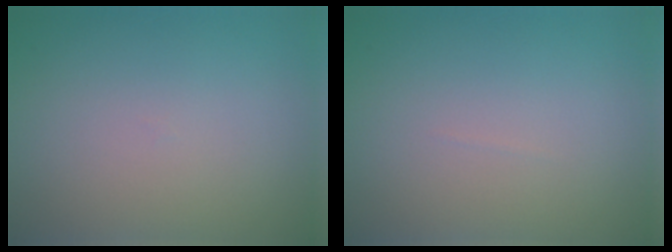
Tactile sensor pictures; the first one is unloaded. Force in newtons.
{"total": 0.0}